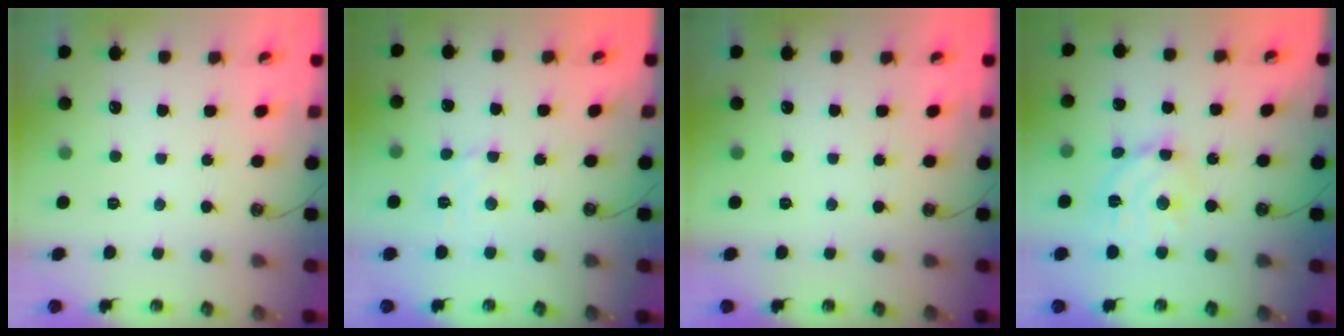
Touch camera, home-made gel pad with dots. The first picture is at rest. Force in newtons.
{"total": 3.0, "press": 3.0, "slide": 0.3}
{"total": 0.0}
{"total": 12.0, "press": 12.0, "slide": 1.0}